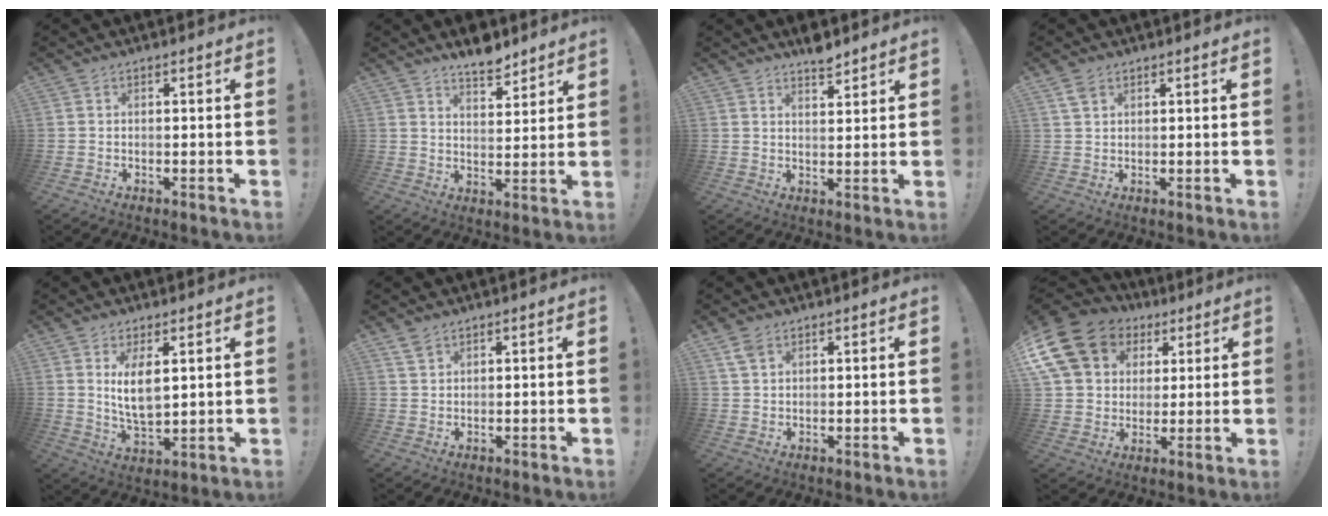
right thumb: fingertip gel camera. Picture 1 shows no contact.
{"total": 7.5, "force": [6.6, 2.2, 2.9], "torque": [-0.031, -0.049, 0.116]}
{"total": 4.6, "force": [4.1, 1.2, 1.8], "torque": [-0.015, -0.030, 0.069]}
{"total": 3.3, "force": [2.1, 1.8, 1.7], "torque": [-0.023, -0.008, 0.039]}
{"total": 8.6, "force": [2.9, 3.9, 7.0], "torque": [-0.137, -0.019, 0.050]}
{"total": 3.0, "force": [2.3, 1.6, 0.9], "torque": [-0.008, -0.015, 0.044]}
{"total": 4.0, "force": [2.5, 2.3, 2.1], "torque": [-0.032, -0.008, 0.048]}
{"total": 16.9, "force": [7.2, 13.1, 8.0], "torque": [-0.141, -0.030, 0.151]}